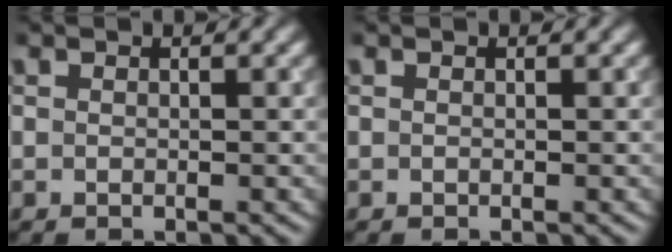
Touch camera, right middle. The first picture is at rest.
{"total": 0.0}